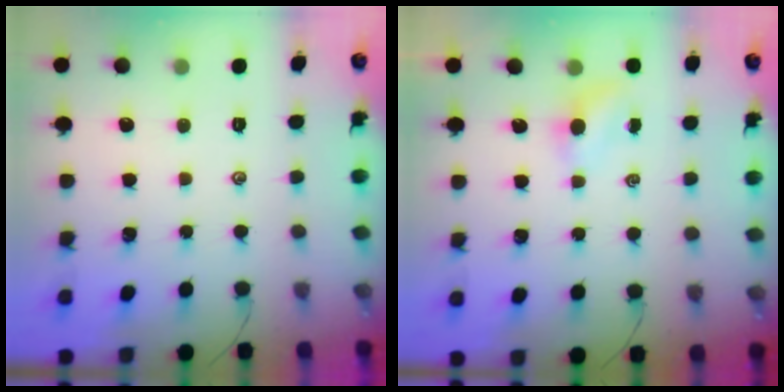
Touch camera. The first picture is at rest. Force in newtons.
{"total": 3.6, "press": 3.5, "slide": 1.0}